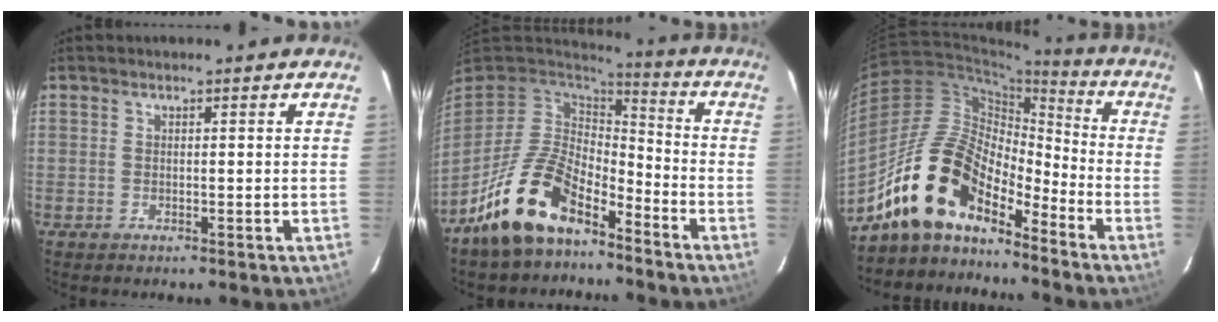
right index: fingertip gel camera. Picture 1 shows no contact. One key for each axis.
{"total": 15.1, "fx": -9.9, "fy": 7.1, "fz": 8.8, "tx": -0.184, "ty": 0.002, "tz": -0.179}
{"total": 15.5, "fx": -12.1, "fy": 5.9, "fz": 7.6, "tx": -0.136, "ty": 0.013, "tz": -0.239}